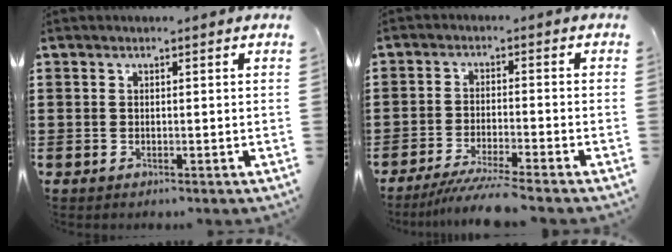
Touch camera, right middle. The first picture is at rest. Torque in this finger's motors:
{"motor_torque": [0.96, -0.11, 0.37, 0.05]}